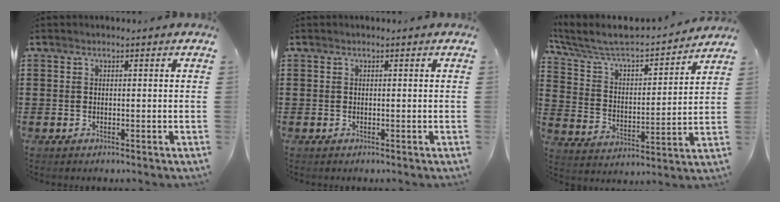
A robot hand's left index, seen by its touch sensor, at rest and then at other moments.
{"total": 0.0}
{"total": 5.8, "force": [5.3, 1.1, 2.1], "torque": [-0.068, -0.044, 0.082]}